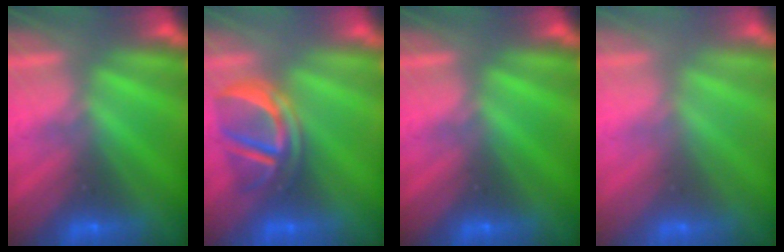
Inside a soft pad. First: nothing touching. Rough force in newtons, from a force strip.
{"total": 3.7}
{"total": 0.0}
{"total": 2.4}